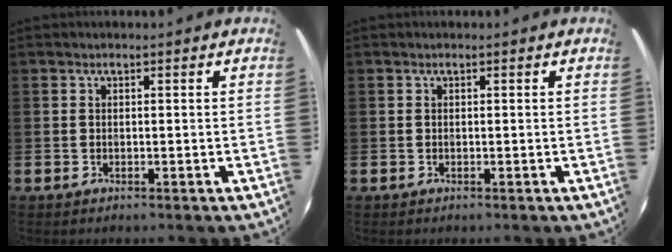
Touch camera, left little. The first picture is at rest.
{"total": 0.0}